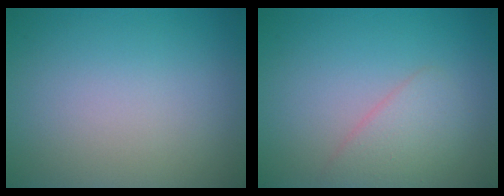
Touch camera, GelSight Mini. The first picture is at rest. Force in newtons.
{"total": 2.3, "press": 2.3, "slide": 0.0}